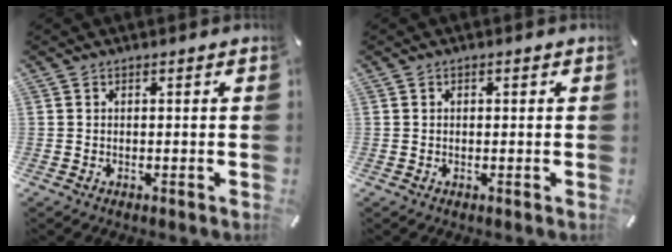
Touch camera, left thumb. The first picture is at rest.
{"total": 0.6, "force": [0.0, 0.4, 0.4], "torque": [-0.008, 0.002, -0.001]}